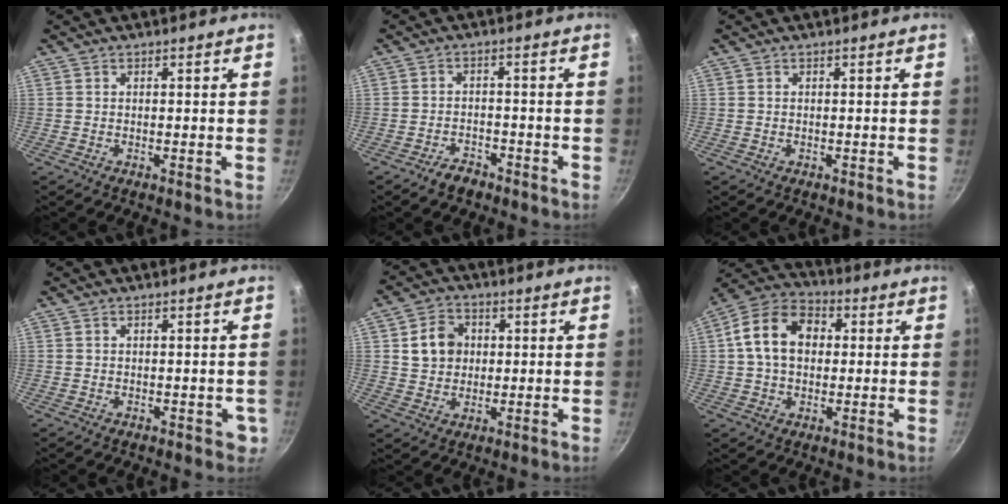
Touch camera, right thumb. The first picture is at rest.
{"total": 3.6, "force": [-2.8, 1.9, 1.3], "torque": [-0.013, 0.031, -0.044]}
{"total": 0.0}
{"total": 2.3, "force": [-0.6, 1.5, 1.6], "torque": [0.001, 0.007, -0.007]}
{"total": 7.4, "force": [1.4, 6.3, 3.7], "torque": [-0.040, 0.011, 0.019]}
{"total": 13.1, "force": [1.7, 9.6, 8.7], "torque": [-0.124, 0.026, 0.009]}